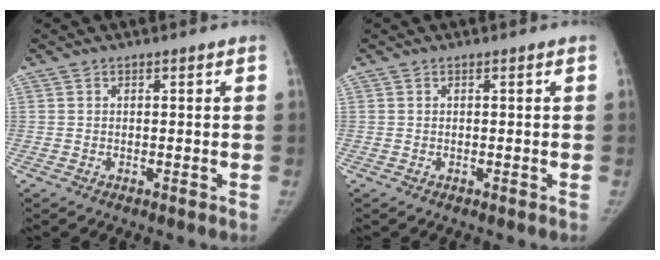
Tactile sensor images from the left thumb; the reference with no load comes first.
{"total": 0.0}